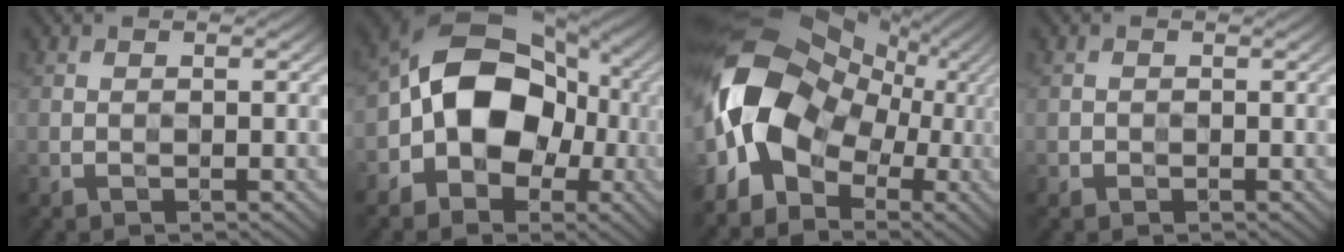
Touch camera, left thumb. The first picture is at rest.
{"total": 11.9, "force": [-2.0, 8.7, 7.8], "torque": [-0.110, 0.012, -0.060]}
{"total": 16.5, "force": [-1.1, 12.4, 10.9], "torque": [-0.234, -0.006, -0.026]}
{"total": 0.6, "force": [-0.1, 0.5, -0.2], "torque": [0.006, -0.005, -0.007]}